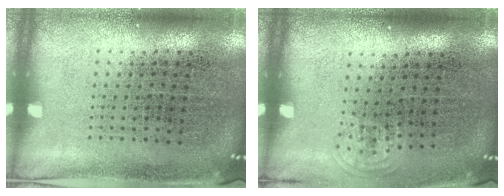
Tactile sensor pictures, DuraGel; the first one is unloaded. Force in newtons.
{"total": 0.8, "press": 0.5, "slide": 0.6}